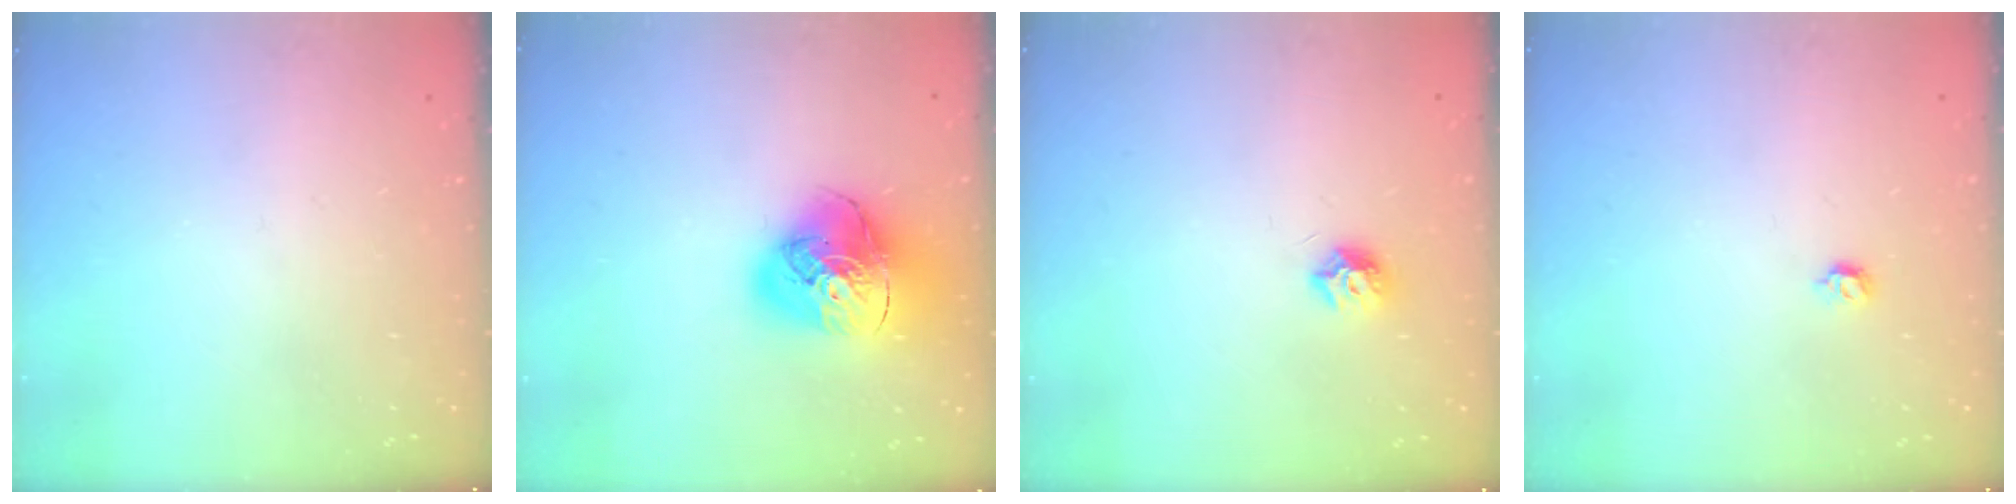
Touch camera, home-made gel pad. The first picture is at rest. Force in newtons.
{"total": 17.1, "press": 17.0, "slide": 2.1}
{"total": 7.4, "press": 7.4, "slide": 0.9}
{"total": 4.6, "press": 4.5, "slide": 0.9}